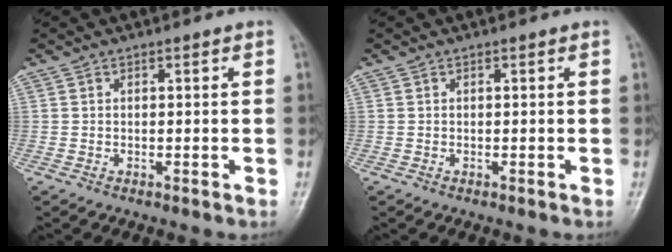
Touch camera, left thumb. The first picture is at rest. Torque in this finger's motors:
{"motor_torque": [0.00, 0.00, 0.00, 0.00, 0.00]}